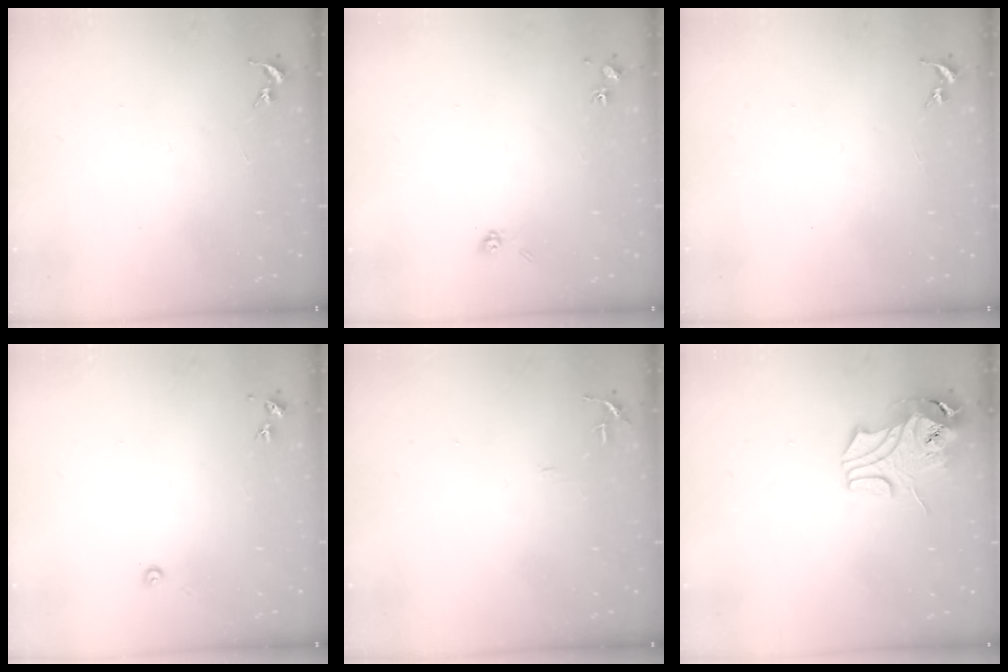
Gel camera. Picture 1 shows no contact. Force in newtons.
{"total": 4.0, "press": 3.8, "slide": 1.4}
{"total": 0.0}
{"total": 2.7, "press": 2.7, "slide": 0.2}
{"total": 4.7, "press": 4.7, "slide": 0.5}
{"total": 9.8, "press": 9.7, "slide": 1.6}